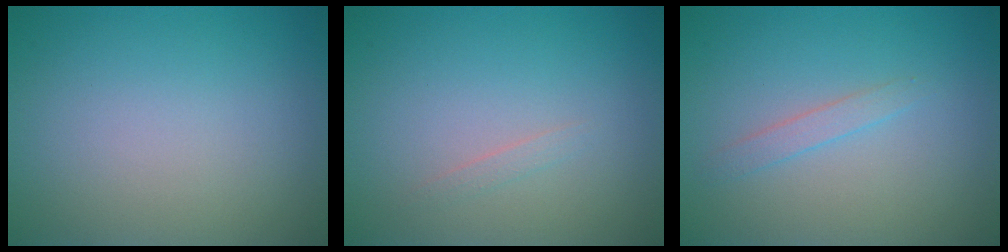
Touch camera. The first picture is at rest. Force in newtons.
{"total": 0.6, "press": 0.6, "slide": 0.0}
{"total": 1.2, "press": 1.2, "slide": 0.1}